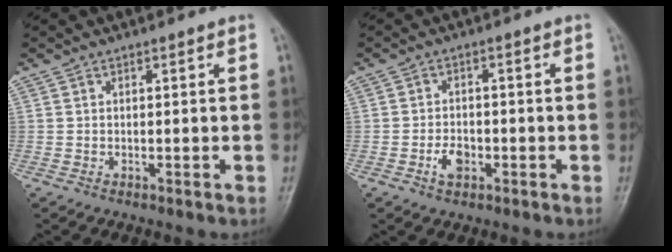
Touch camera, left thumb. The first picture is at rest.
{"total": 3.6, "force": [-1.5, 2.3, 2.3], "torque": [-0.036, 0.008, -0.028]}